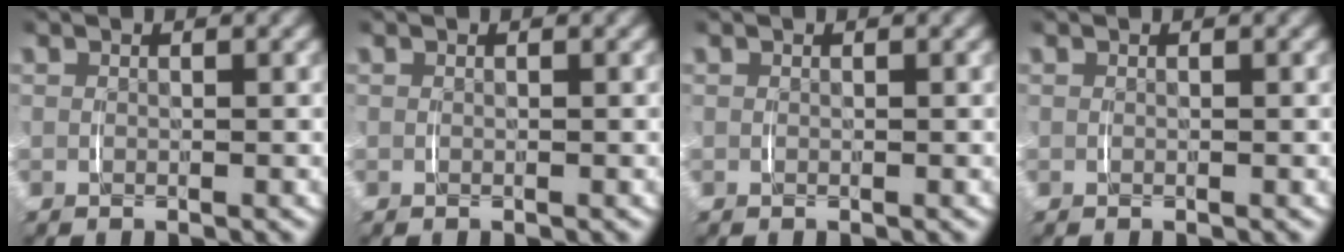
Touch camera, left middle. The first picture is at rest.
{"total": 0.0}
{"total": 0.0}
{"total": 0.0}